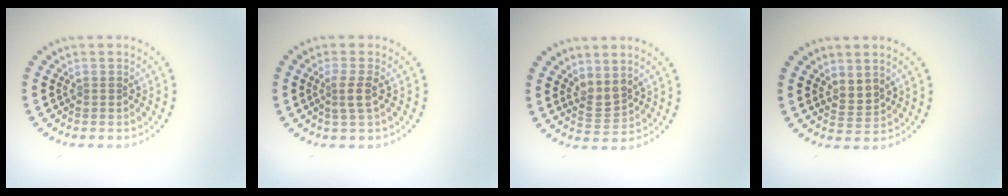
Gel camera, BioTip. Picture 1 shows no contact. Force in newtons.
{"total": 1.9, "press": 1.4, "slide": 1.2}
{"total": 1.9, "press": 1.5, "slide": 1.2}
{"total": 1.7, "press": 1.4, "slide": 1.0}